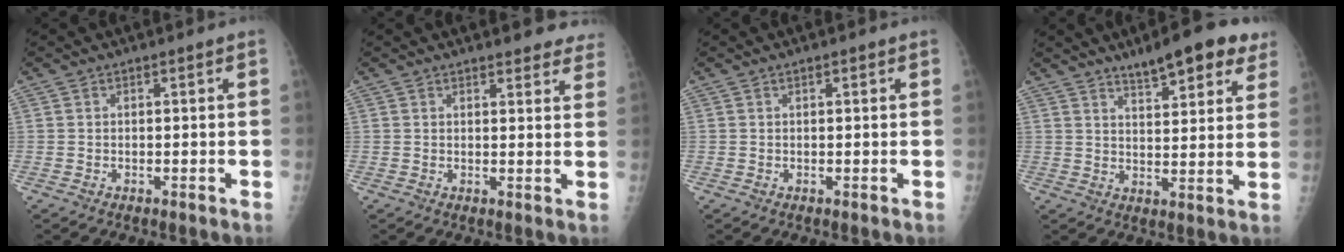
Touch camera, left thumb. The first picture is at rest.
{"total": 7.9, "force": [6.9, 2.3, 3.0], "torque": [0.001, -0.025, 0.066]}
{"total": 0.7, "force": [0.4, 0.3, 0.5], "torque": [-0.007, 0.002, 0.007]}
{"total": 12.2, "force": [8.3, 3.6, 8.2], "torque": [-0.079, -0.031, 0.115]}